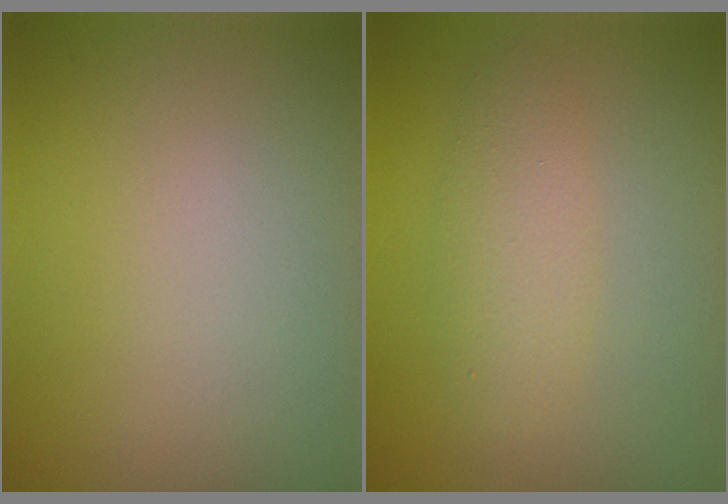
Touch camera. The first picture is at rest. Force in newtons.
{"total": 2.9, "press": 2.9, "slide": 0.1}